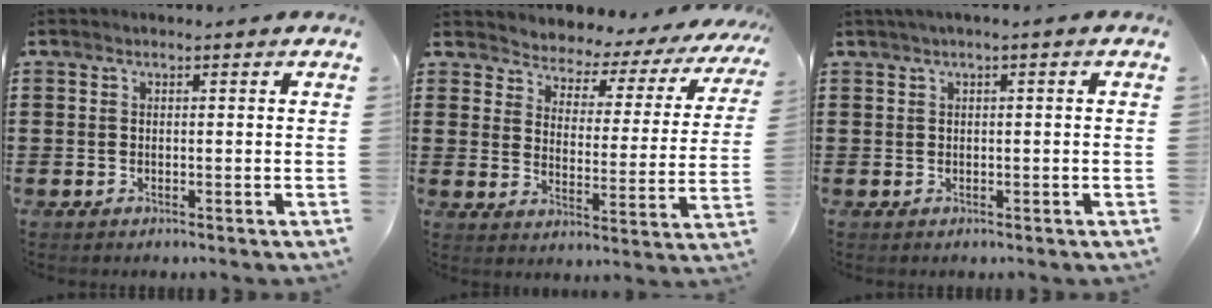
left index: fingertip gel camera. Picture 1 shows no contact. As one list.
[{"total": 3.1, "force": [3.0, 0.9, 0.3], "torque": [-0.030, -0.031, 0.040]}, {"total": 1.1, "force": [0.0, 0.0, 1.1], "torque": [-0.017, -0.005, 0.001]}]